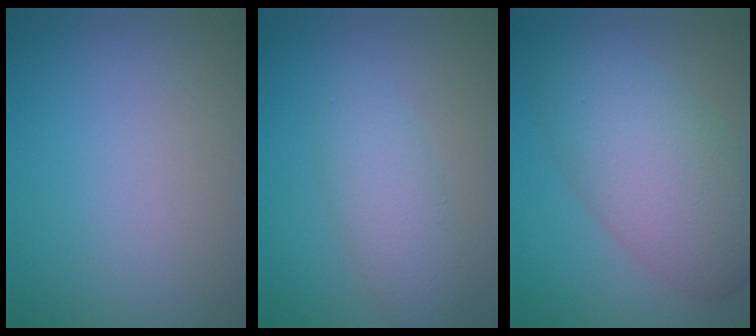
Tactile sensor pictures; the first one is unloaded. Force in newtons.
{"total": 3.3, "press": 3.3, "slide": 0.0}
{"total": 7.6, "press": 7.6, "slide": 0.2}